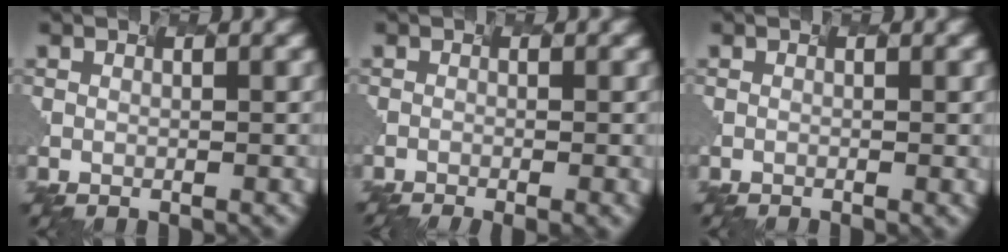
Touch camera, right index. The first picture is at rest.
{"total": 4.7, "force": [-1.7, 1.8, 4.0], "torque": [-0.023, 0.001, 0.000]}
{"total": 1.1, "force": [-0.3, 0.4, 0.9], "torque": [0.001, 0.002, -0.001]}